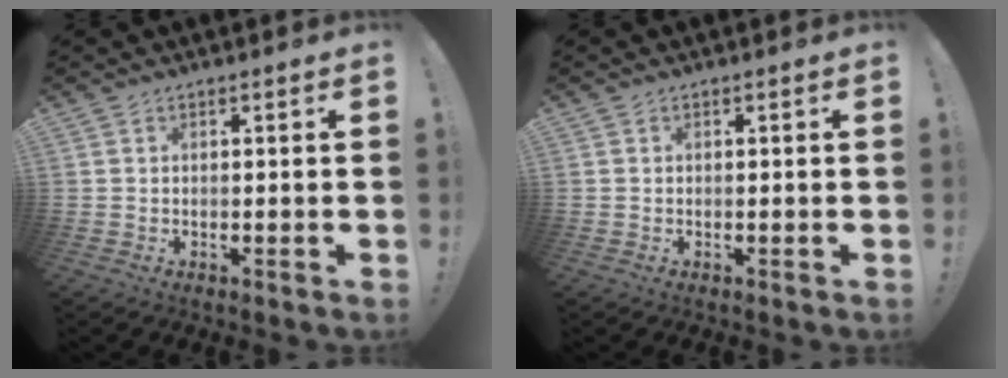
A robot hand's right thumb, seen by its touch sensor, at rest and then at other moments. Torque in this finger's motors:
{"motor_torque": [0.28, 0.15, -0.26, 0.25, 0.01]}